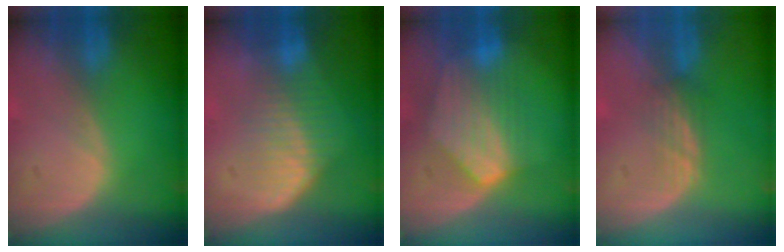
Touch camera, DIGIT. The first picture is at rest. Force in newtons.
{"total": 6.5, "press": 6.0, "slide": 2.4}
{"total": 7.4, "press": 7.2, "slide": 1.6}
{"total": 2.5, "press": 2.3, "slide": 0.9}